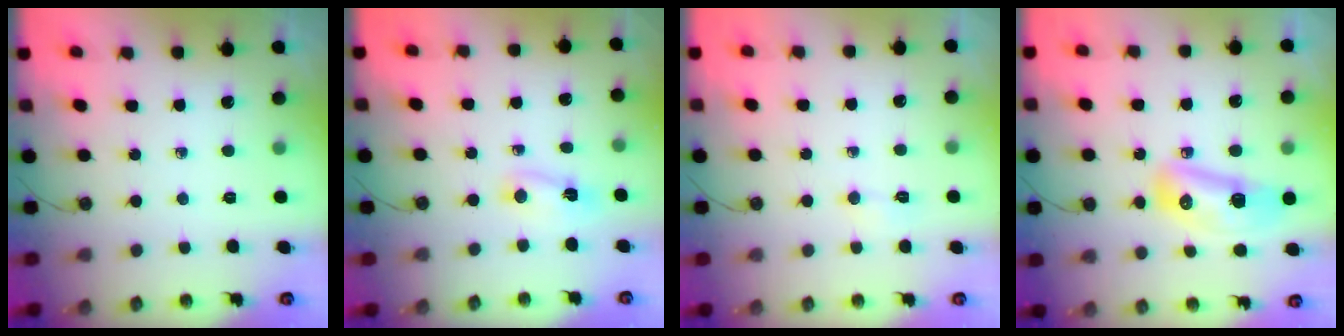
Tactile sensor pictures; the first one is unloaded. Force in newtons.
{"total": 2.4, "press": 2.3, "slide": 0.6}
{"total": 2.9, "press": 2.9, "slide": 0.5}
{"total": 11.6, "press": 11.5, "slide": 1.4}